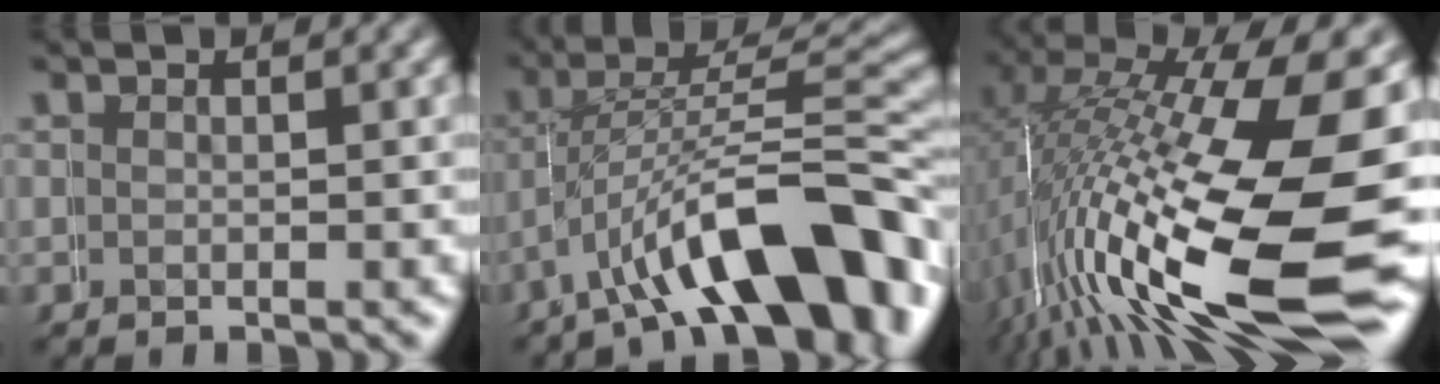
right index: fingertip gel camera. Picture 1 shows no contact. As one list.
[{"total": 9.8, "force": [-4.8, 3.6, 7.7], "torque": [-0.140, -0.015, -0.059]}, {"total": 15.7, "force": [-2.6, 6.2, 14.2], "torque": [-0.231, -0.023, -0.017]}]